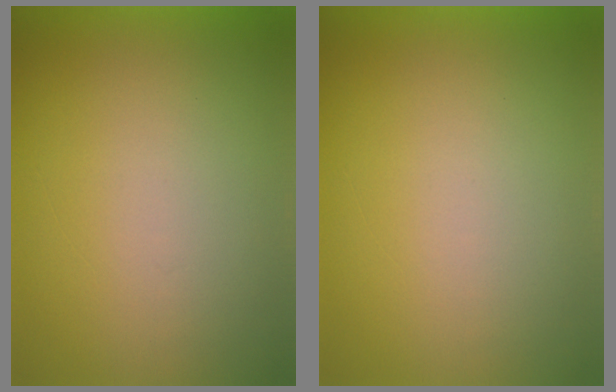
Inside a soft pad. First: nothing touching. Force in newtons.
{"total": 0.0}